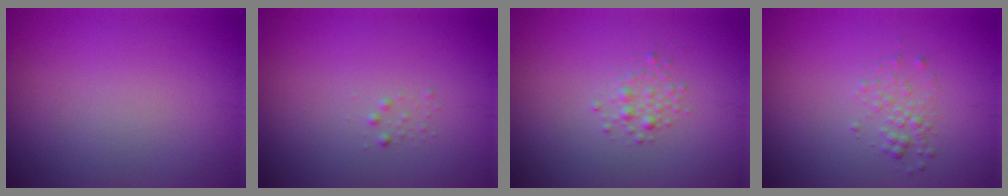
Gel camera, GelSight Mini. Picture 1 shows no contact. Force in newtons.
{"total": 0.6, "press": 0.6, "slide": 0.0}
{"total": 1.3, "press": 1.3, "slide": 0.0}
{"total": 1.4, "press": 1.4, "slide": 0.1}